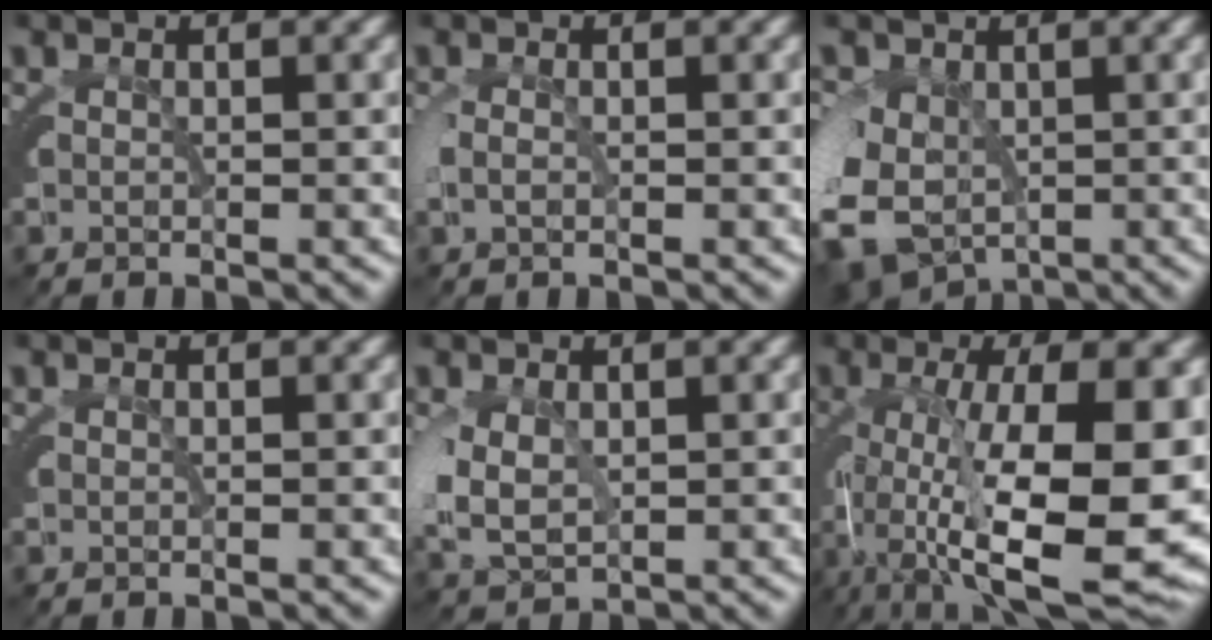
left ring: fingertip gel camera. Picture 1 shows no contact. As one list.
[{"total": 0.5, "force": [-0.5, 0.1, 0.1], "torque": [-0.008, 0.001, -0.009]}, {"total": 9.6, "force": [-3.3, 8.1, 3.9], "torque": [-0.104, -0.052, -0.038]}, {"total": 0.0}, {"total": 3.3, "force": [-0.7, 2.8, 1.6], "torque": [-0.056, -0.016, -0.003]}, {"total": 13.0, "force": [-2.2, 4.4, 12.1], "torque": [-0.183, -0.028, -0.007]}]